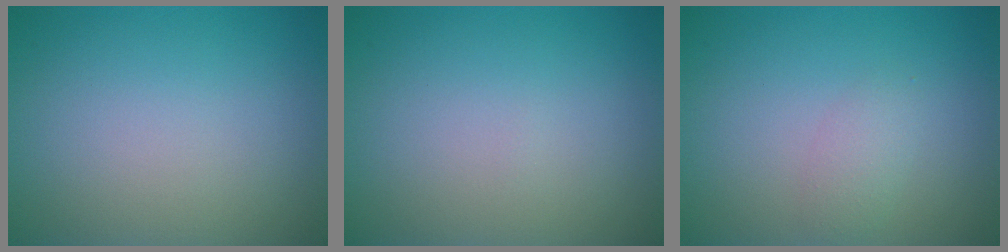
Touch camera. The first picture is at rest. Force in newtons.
{"total": 0.0}
{"total": 1.5, "press": 1.5, "slide": 0.1}